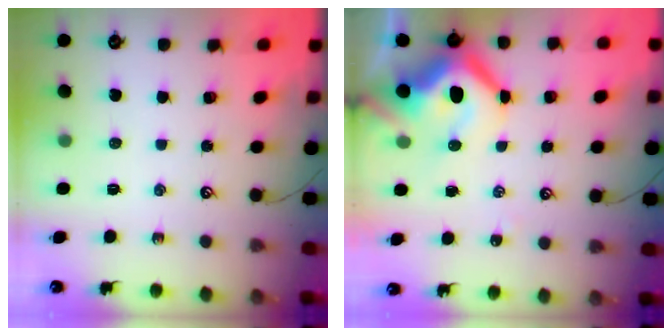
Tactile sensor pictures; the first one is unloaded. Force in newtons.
{"total": 16.4, "press": 16.3, "slide": 2.1}